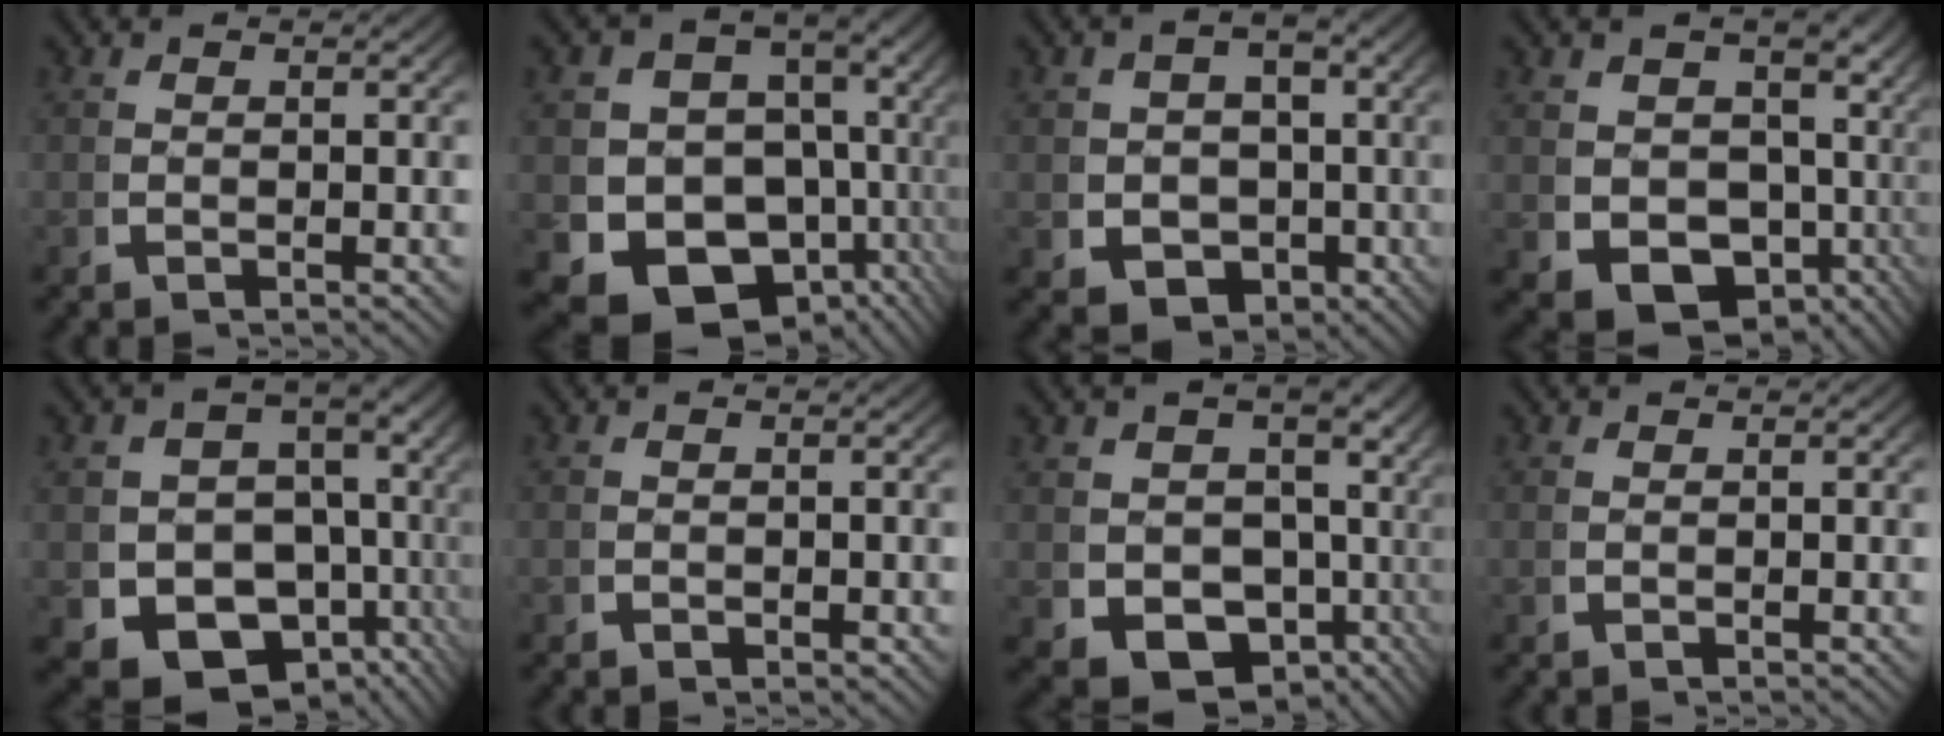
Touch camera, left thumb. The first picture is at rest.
{"total": 17.6, "force": [-2.5, 14.2, 10.1], "torque": [-0.221, -0.082, -0.027]}
{"total": 8.2, "force": [-2.6, 6.7, 4.0], "torque": [-0.076, -0.040, -0.023]}
{"total": 14.0, "force": [-2.1, 10.6, 9.0], "torque": [-0.191, -0.084, 0.001]}
{"total": 16.1, "force": [-4.3, 12.8, 8.7], "torque": [-0.179, -0.087, -0.049]}
{"total": 0.5, "force": [-0.4, 0.3, 0.2], "torque": [-0.001, -0.002, -0.009]}
{"total": 15.3, "force": [-3.0, 11.9, 9.2], "torque": [-0.187, -0.088, -0.017]}
{"total": 0.0}